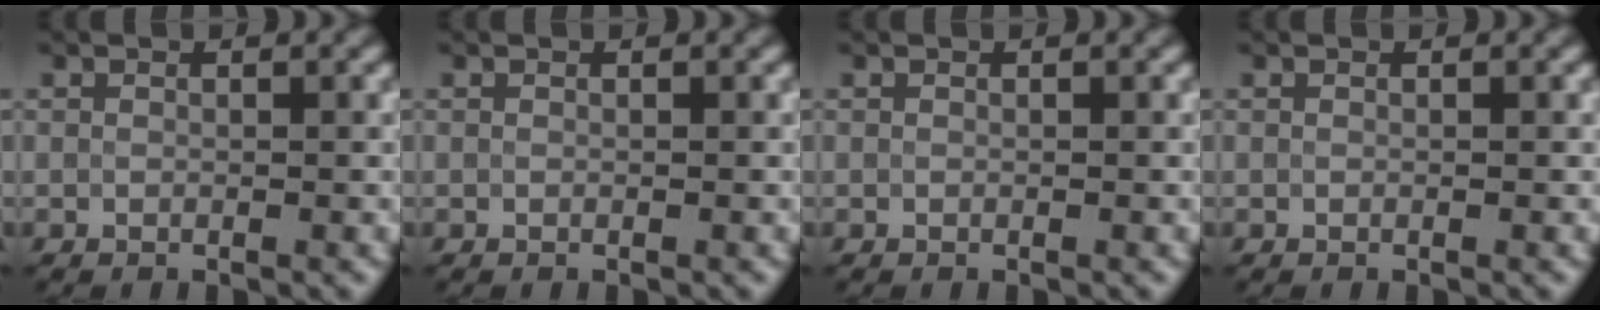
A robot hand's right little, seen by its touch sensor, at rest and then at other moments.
{"total": 0.0}
{"total": 0.0}
{"total": 0.0}